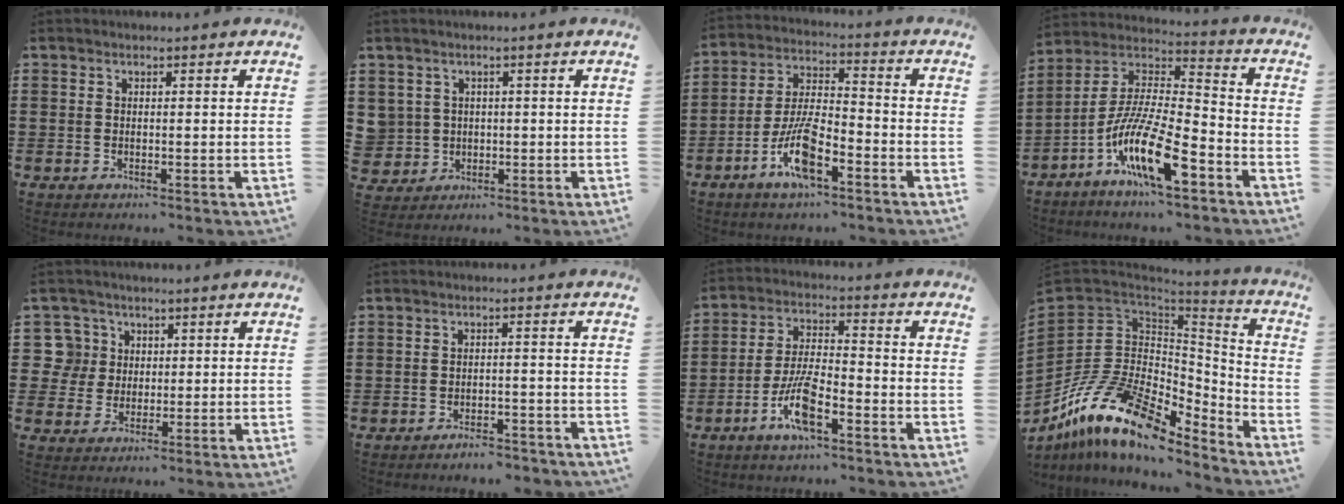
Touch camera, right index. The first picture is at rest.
{"total": 2.8, "force": [0.5, 2.8, 0.0], "torque": [-0.018, 0.008, 0.009]}
{"total": 9.1, "force": [-4.8, 2.8, 7.2], "torque": [-0.159, 0.000, -0.090]}
{"total": 14.8, "force": [-8.7, 3.3, 11.5], "torque": [-0.245, -0.001, -0.163]}
{"total": 5.8, "force": [1.4, 5.6, 1.1], "torque": [-0.048, 0.012, 0.023]}
{"total": 2.9, "force": [-2.8, 0.1, 0.5], "torque": [-0.011, 0.002, -0.057]}
{"total": 7.9, "force": [-4.2, 2.2, 6.3], "torque": [-0.140, -0.004, -0.080]}
{"total": 17.2, "force": [-10.1, 9.1, 10.5], "torque": [-0.237, 0.025, -0.183]}